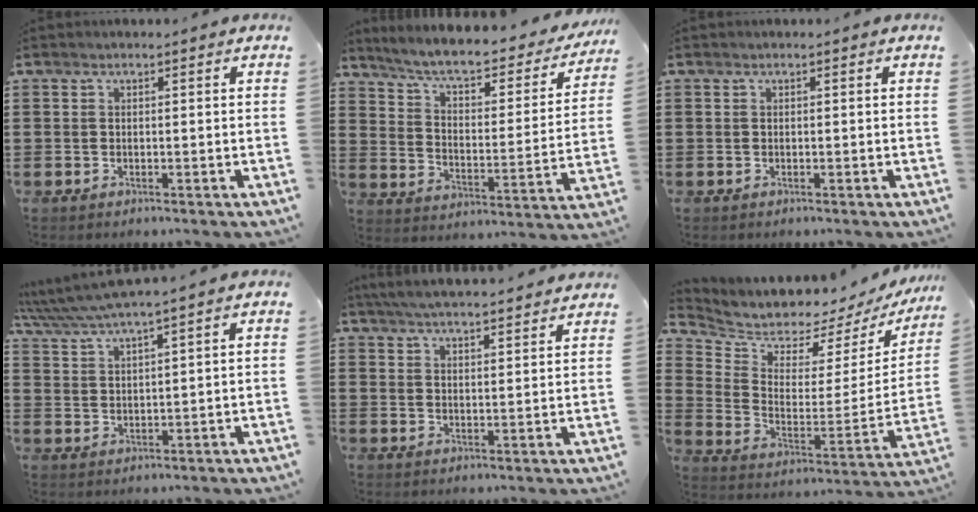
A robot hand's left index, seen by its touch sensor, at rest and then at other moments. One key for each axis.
{"total": 6.2, "fx": 5.2, "fy": 0.7, "fz": 3.3, "tx": -0.085, "ty": -0.034, "tz": 0.083}
{"total": 0.0}
{"total": 4.0, "fx": 3.5, "fy": -0.4, "fz": 2.0, "tx": -0.050, "ty": -0.016, "tz": 0.061}
{"total": 4.9, "fx": 4.7, "fy": -0.2, "fz": 1.2, "tx": -0.039, "ty": -0.020, "tz": 0.085}
{"total": 4.6, "fx": 4.6, "fy": 0.5, "fz": -0.5, "tx": -0.028, "ty": -0.059, "tz": 0.075}